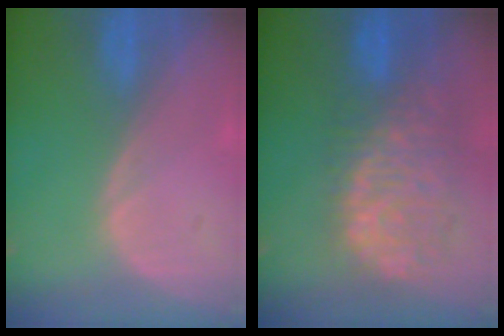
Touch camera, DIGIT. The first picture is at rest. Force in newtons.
{"total": 12.0, "press": 9.9, "slide": 6.8}